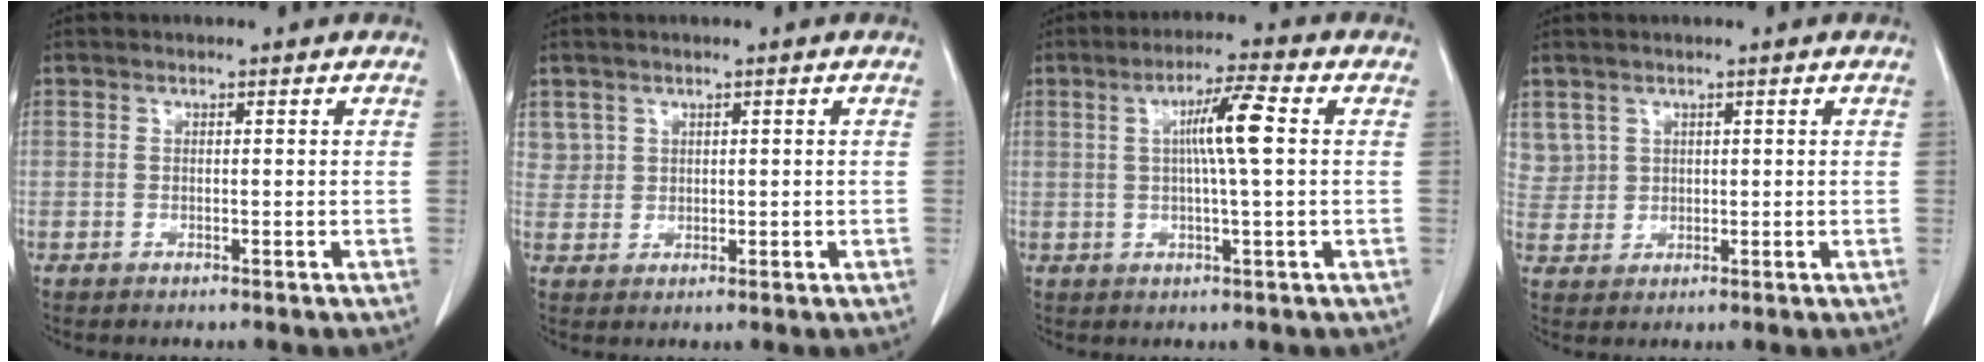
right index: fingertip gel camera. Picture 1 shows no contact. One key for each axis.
{"total": 2.5, "fx": 1.3, "fy": 2.1, "fz": 0.1, "tx": 0.008, "ty": 0.006, "tz": 0.024}
{"total": 6.8, "fx": 1.0, "fy": -0.3, "fz": 6.8, "tx": -0.117, "ty": 0.004, "tz": 0.015}
{"total": 4.0, "fx": 2.2, "fy": 3.4, "fz": 0.1, "tx": 0.005, "ty": 0.007, "tz": 0.046}